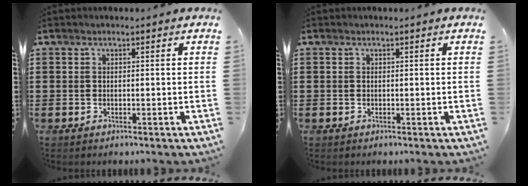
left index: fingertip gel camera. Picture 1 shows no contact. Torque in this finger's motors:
{"motor_torque": [0.00, 0.00, 0.00, 0.01]}